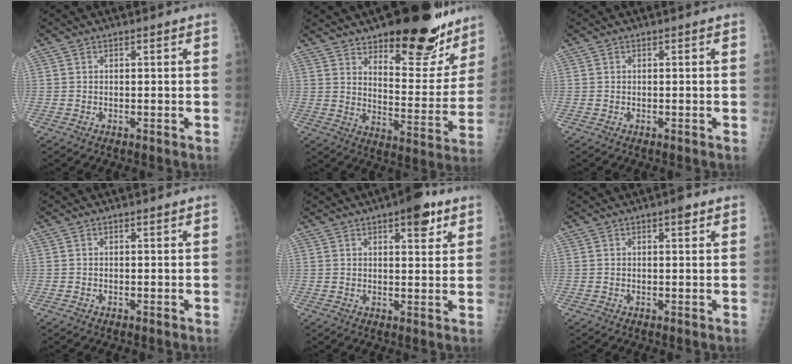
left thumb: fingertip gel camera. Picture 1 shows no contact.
{"total": 22.3, "force": [16.1, 8.6, 12.9], "torque": [-0.121, -0.103, 0.223]}
{"total": 0.0}
{"total": 0.0}
{"total": 6.7, "force": [3.8, 2.5, 4.9], "torque": [-0.047, -0.014, 0.045]}
{"total": 1.8, "force": [1.1, 0.6, 1.3], "torque": [-0.016, -0.003, 0.013]}